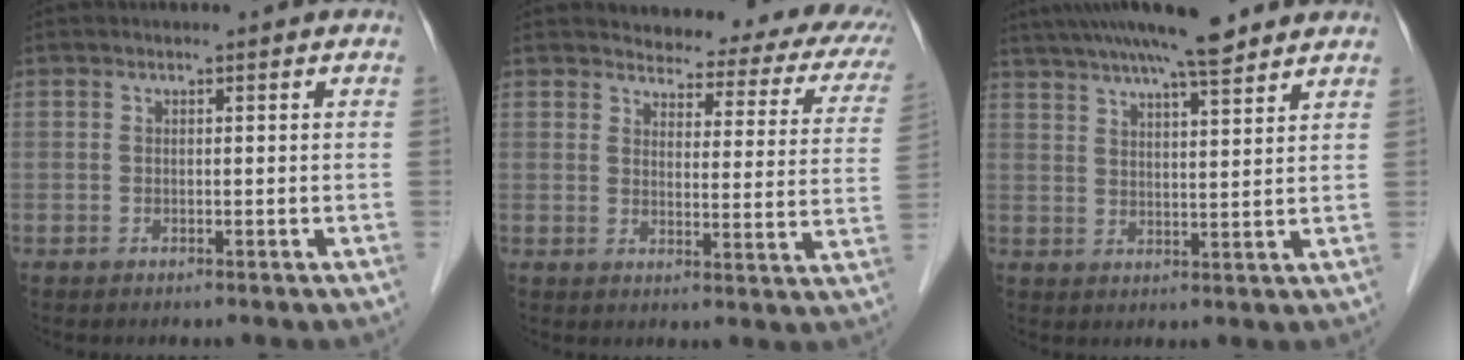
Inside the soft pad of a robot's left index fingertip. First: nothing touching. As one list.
[{"total": 15.6, "force": [13.4, 4.9, 6.5], "torque": [-0.045, -0.026, 0.124]}, {"total": 13.3, "force": [11.0, 1.1, 7.4], "torque": [-0.125, 0.029, 0.166]}]